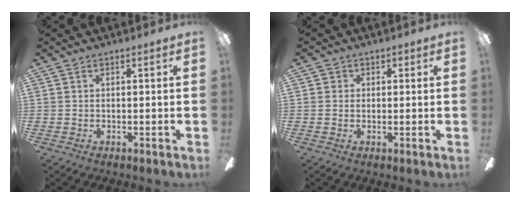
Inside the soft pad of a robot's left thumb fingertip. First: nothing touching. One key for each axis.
{"total": 1.7, "fx": 0.1, "fy": 1.7, "fz": 0.2, "tx": 0.003, "ty": 0.004, "tz": -0.002}